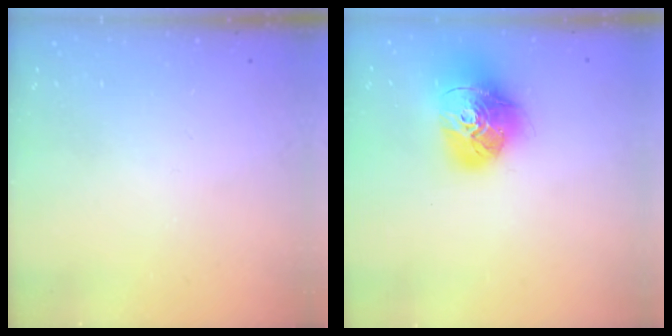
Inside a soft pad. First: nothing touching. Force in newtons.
{"total": 17.1, "press": 17.0, "slide": 2.2}